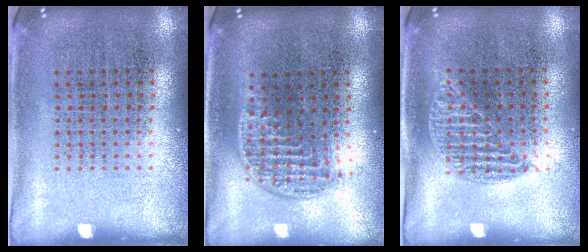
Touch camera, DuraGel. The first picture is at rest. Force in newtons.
{"total": 1.2, "press": 1.0, "slide": 0.6}
{"total": 0.9, "press": 0.8, "slide": 0.4}